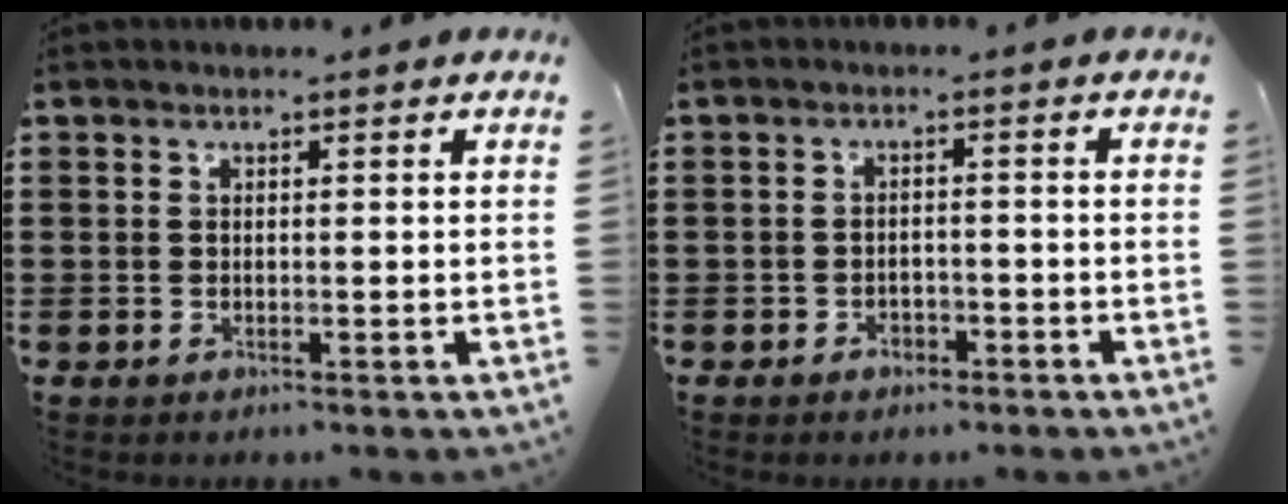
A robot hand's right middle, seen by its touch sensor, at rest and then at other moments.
{"total": 1.7, "force": [-1.4, 0.9, 0.4], "torque": [-0.015, -0.003, -0.031]}